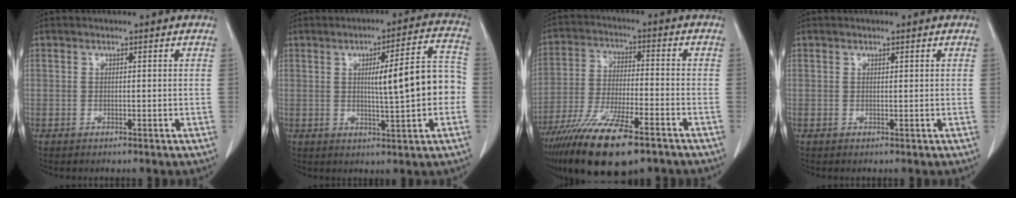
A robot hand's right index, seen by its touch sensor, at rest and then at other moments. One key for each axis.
{"total": 10.6, "fx": -0.2, "fy": 1.3, "fz": 10.5, "tx": -0.141, "ty": 0.024, "tz": 0.001}
{"total": 17.5, "fx": -12.0, "fy": 3.6, "fz": 12.2, "tx": -0.226, "ty": -0.042, "tz": -0.207}
{"total": 0.0}